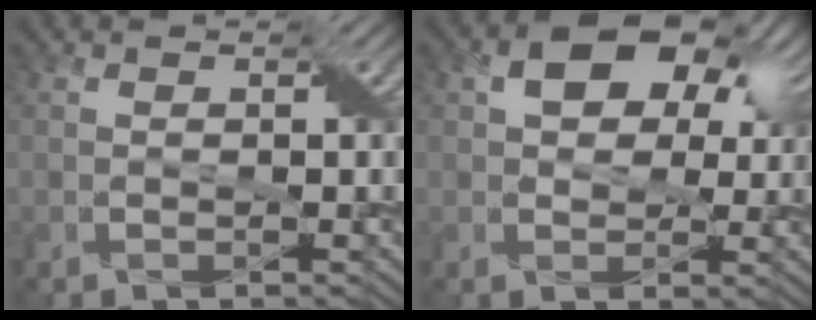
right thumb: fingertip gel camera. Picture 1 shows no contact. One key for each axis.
{"total": 9.2, "fx": 4.0, "fy": 5.9, "fz": 5.8, "tx": -0.104, "ty": 0.011, "tz": 0.059}